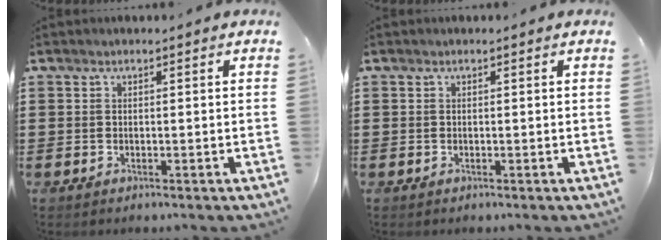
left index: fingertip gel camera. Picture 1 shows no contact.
{"total": 0.0}